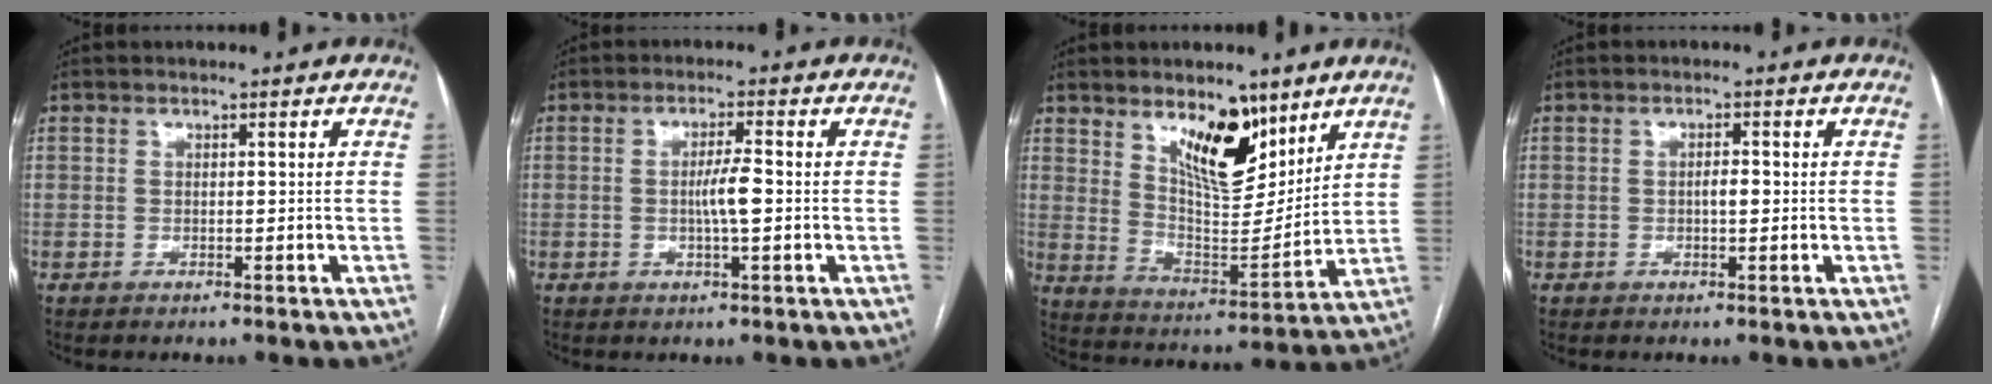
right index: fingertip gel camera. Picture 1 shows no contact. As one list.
[{"total": 3.9, "force": [-0.4, 0.2, 3.9], "torque": [-0.071, -0.002, -0.007]}, {"total": 12.2, "force": [7.6, 4.6, 8.5], "torque": [-0.139, -0.010, 0.140]}, {"total": 1.7, "force": [-0.2, 0.5, 1.6], "torque": [-0.029, 0.003, -0.003]}]